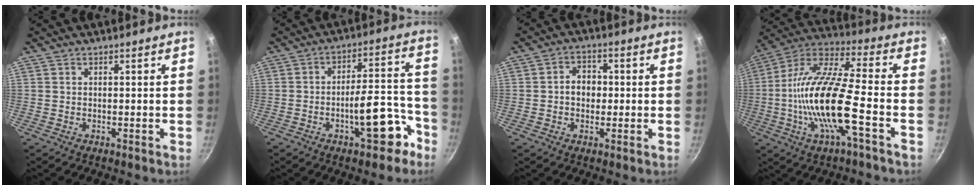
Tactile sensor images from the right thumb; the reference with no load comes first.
{"total": 12.4, "force": [-6.2, 4.8, 9.6], "torque": [-0.097, 0.068, -0.080]}
{"total": 5.1, "force": [-0.2, 4.1, 3.0], "torque": [-0.020, 0.012, -0.007]}
{"total": 18.9, "force": [-4.7, 4.8, 17.7], "torque": [-0.338, 0.034, -0.106]}